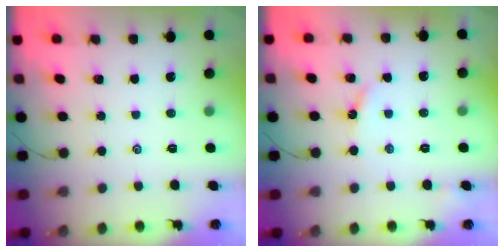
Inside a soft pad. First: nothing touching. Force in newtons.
{"total": 4.1, "press": 4.1, "slide": 0.4}